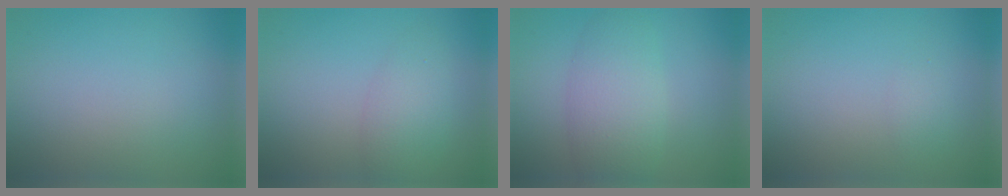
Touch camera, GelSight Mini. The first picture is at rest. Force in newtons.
{"total": 3.0, "press": 3.0, "slide": 0.0}
{"total": 4.8, "press": 4.8, "slide": 0.3}
{"total": 0.9, "press": 0.9, "slide": 0.0}